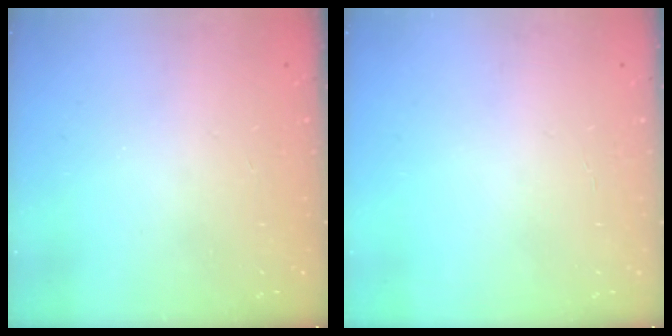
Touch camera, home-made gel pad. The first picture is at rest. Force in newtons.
{"total": 2.0, "press": 2.0, "slide": 0.2}